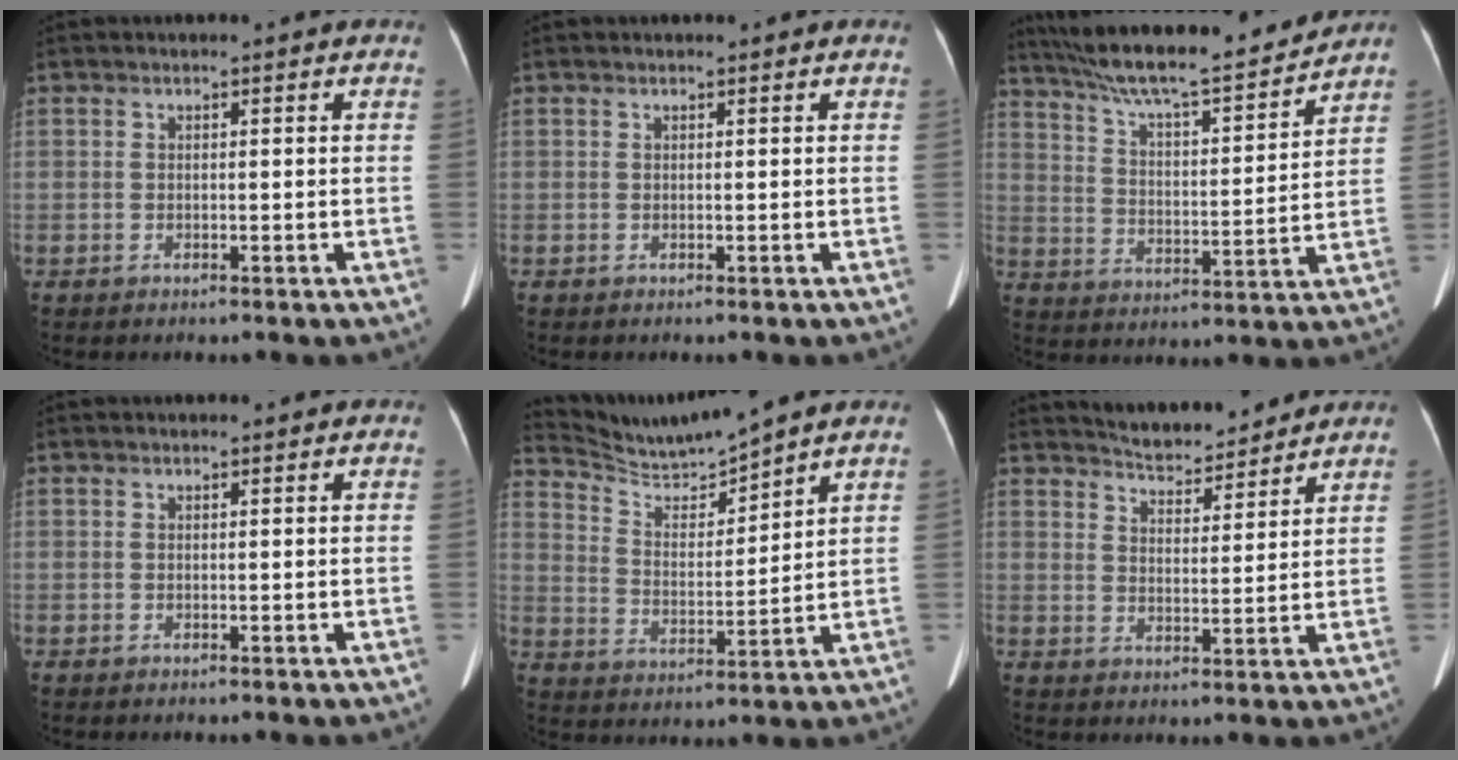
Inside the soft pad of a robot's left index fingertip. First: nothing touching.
{"total": 0.0}
{"total": 18.7, "force": [16.8, 0.8, 8.0], "torque": [-0.141, 0.002, 0.269]}
{"total": 0.0}
{"total": 8.7, "force": [8.5, -1.0, 1.7], "torque": [-0.050, -0.001, 0.175]}
{"total": 8.5, "force": [8.2, 1.5, 1.8], "torque": [-0.032, 0.009, 0.128]}